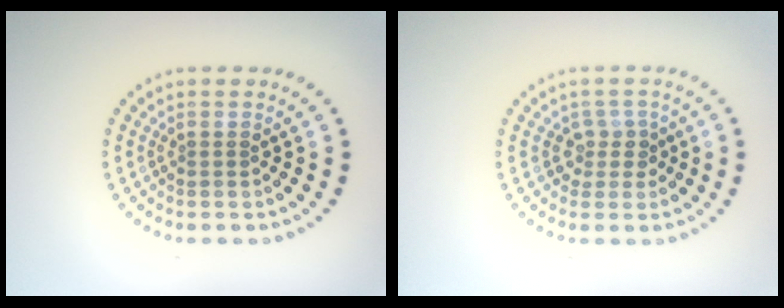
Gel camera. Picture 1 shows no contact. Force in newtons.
{"total": 1.9, "press": 1.4, "slide": 1.3}